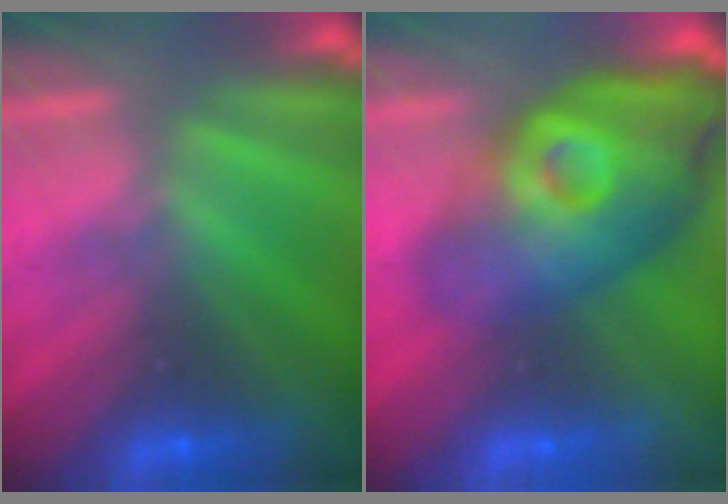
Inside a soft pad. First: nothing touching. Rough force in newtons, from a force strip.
{"total": 4.6}